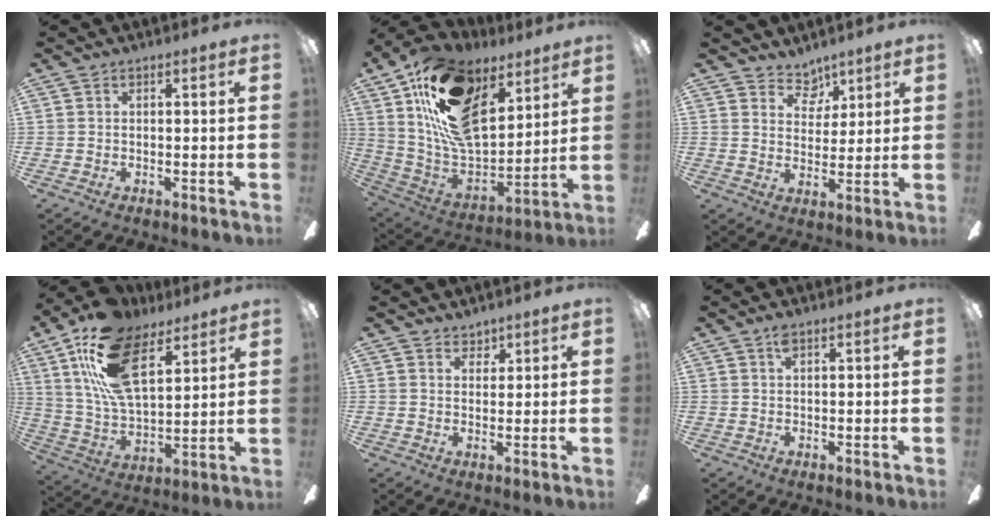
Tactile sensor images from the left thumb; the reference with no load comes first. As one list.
[{"total": 24.0, "force": [11.7, 13.5, 16.0], "torque": [-0.312, -0.053, 0.211]}, {"total": 6.4, "force": [4.9, 3.9, 1.5], "torque": [-0.016, -0.031, 0.089]}, {"total": 21.8, "force": [12.3, 10.8, 14.4], "torque": [-0.300, -0.041, 0.223]}, {"total": 3.5, "force": [2.8, 2.1, 0.2], "torque": [0.003, -0.012, 0.050]}, {"total": 1.8, "force": [1.1, 0.8, 1.2], "torque": [-0.027, 0.002, 0.020]}]